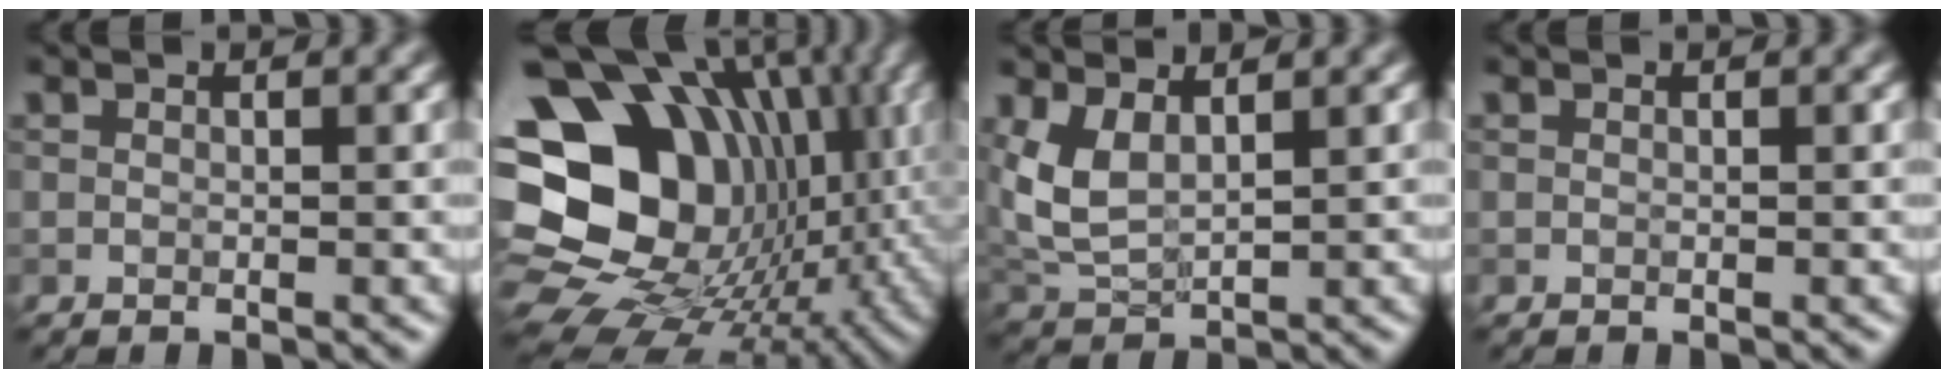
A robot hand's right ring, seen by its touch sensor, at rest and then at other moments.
{"total": 20.1, "force": [1.9, 16.1, 11.8], "torque": [-0.195, 0.005, 0.039]}
{"total": 4.2, "force": [2.0, 2.1, 3.1], "torque": [-0.084, 0.001, 0.047]}
{"total": 0.0}